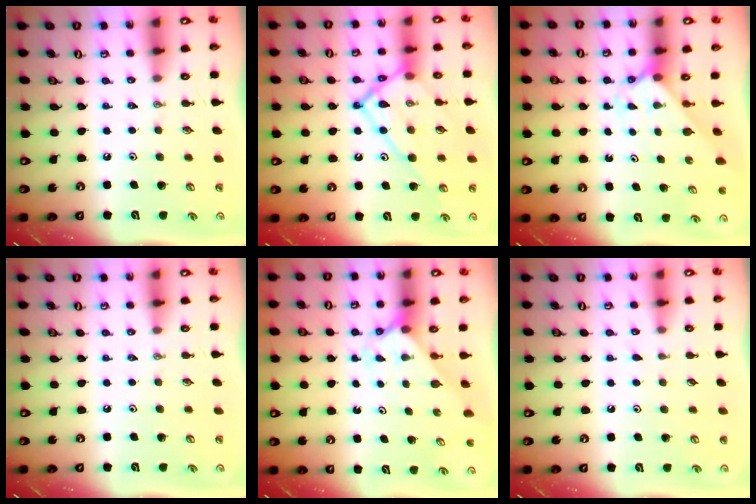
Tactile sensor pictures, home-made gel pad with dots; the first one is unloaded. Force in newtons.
{"total": 17.3, "press": 17.2, "slide": 1.4}
{"total": 2.3, "press": 2.3, "slide": 0.2}
{"total": 0.0}
{"total": 2.1, "press": 2.1, "slide": 0.3}
{"total": 5.6, "press": 5.5, "slide": 0.7}